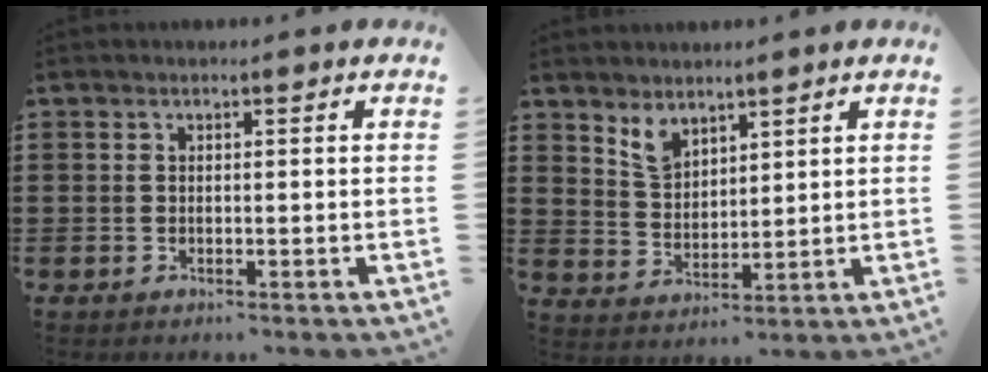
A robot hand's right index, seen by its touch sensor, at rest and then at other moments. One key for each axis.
{"total": 4.1, "fx": 3.4, "fy": 2.0, "fz": 1.1, "tx": -0.033, "ty": 0.000, "tz": 0.065}